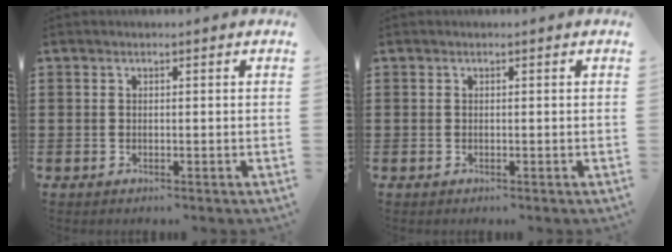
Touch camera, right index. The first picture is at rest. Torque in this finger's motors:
{"motor_torque": [-0.41, 0.85, 0.00, 0.00]}